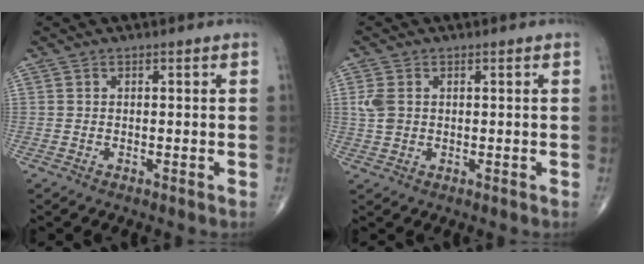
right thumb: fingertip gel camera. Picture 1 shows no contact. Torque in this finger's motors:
{"motor_torque": [0.01, 0.01, 0.39, 0.17, 0.02]}